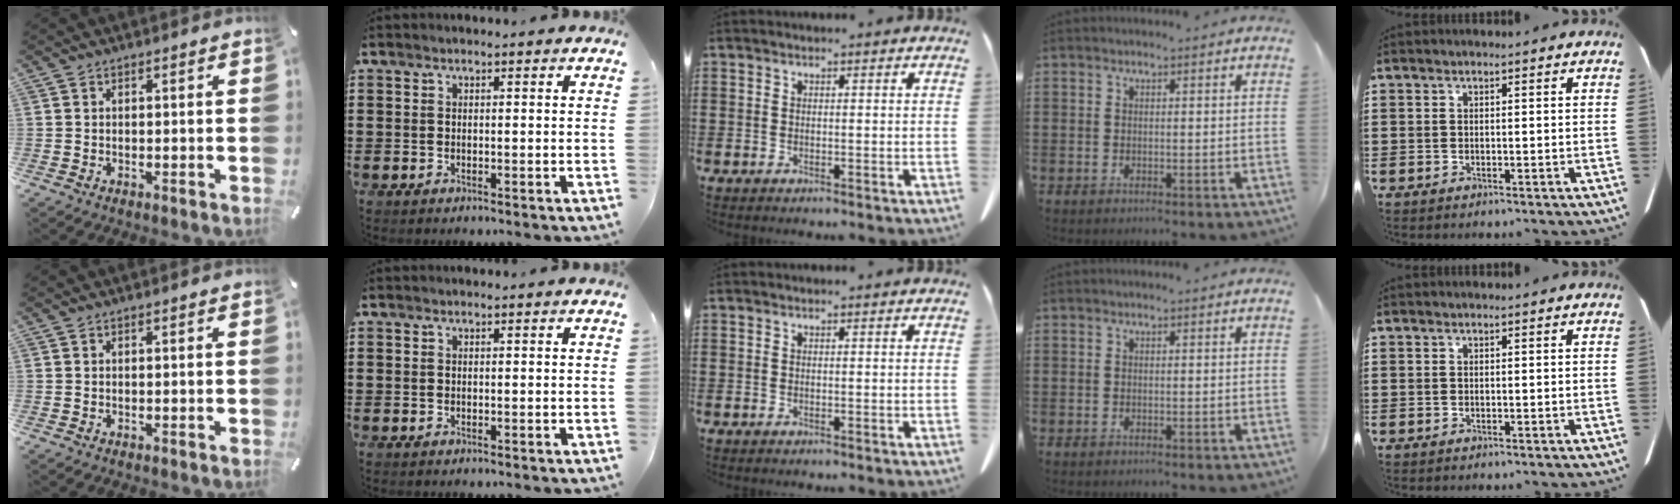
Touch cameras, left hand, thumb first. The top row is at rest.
{}